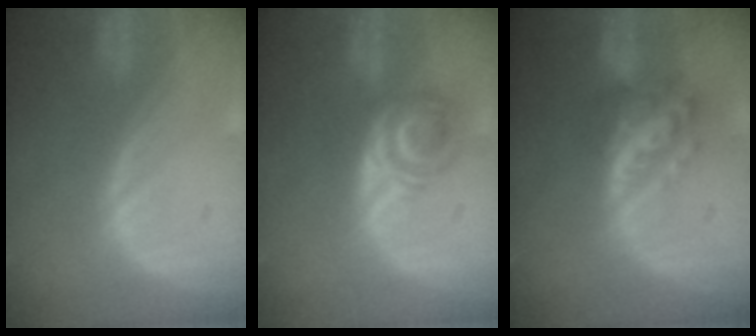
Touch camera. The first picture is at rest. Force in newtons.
{"total": 5.9, "press": 4.8, "slide": 3.4}
{"total": 5.9, "press": 5.3, "slide": 2.6}